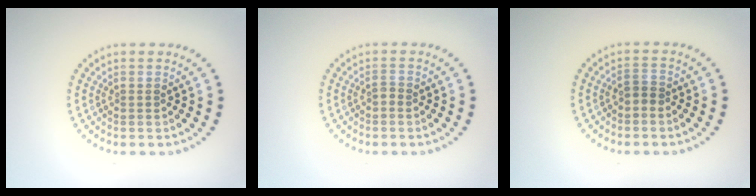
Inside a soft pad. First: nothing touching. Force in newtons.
{"total": 0.7, "press": 0.5, "slide": 0.5}
{"total": 1.1, "press": 1.0, "slide": 0.5}